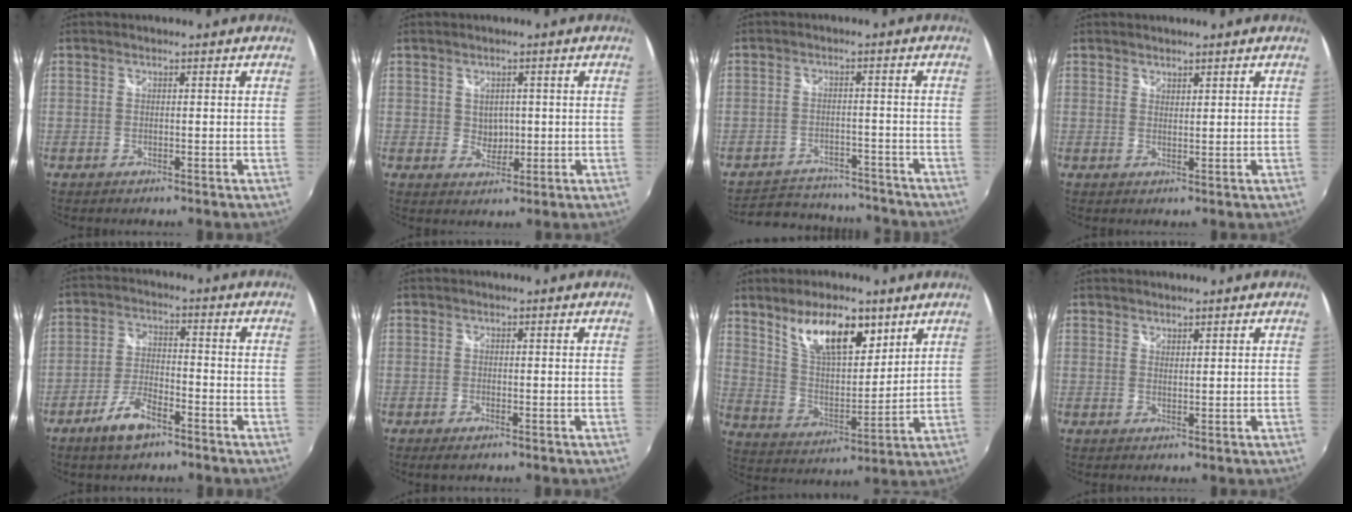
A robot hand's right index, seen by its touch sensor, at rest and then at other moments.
{"total": 2.9, "force": [0.4, 2.7, 1.2], "torque": [-0.015, 0.002, 0.010]}
{"total": 14.9, "force": [-13.0, 5.9, 4.2], "torque": [-0.106, 0.025, -0.169]}
{"total": 1.3, "force": [1.2, 0.4, 0.1], "torque": [0.001, 0.001, 0.021]}
{"total": 7.4, "force": [-5.0, 2.7, 4.7], "torque": [-0.107, -0.001, -0.093]}
{"total": 1.3, "force": [-0.9, 0.5, 0.7], "torque": [-0.016, -0.006, -0.018]}
{"total": 14.5, "force": [8.7, 6.0, 9.9], "torque": [-0.168, 0.006, 0.162]}
{"total": 1.2, "force": [1.2, 0.3, 0.2], "torque": [-0.001, 0.000, 0.020]}